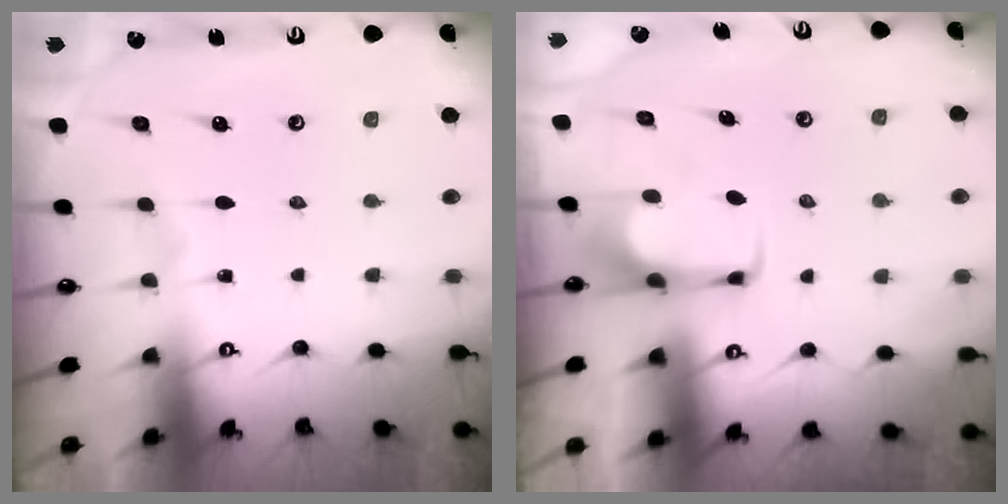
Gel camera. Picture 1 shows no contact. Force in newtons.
{"total": 1.6, "press": 1.5, "slide": 0.4}